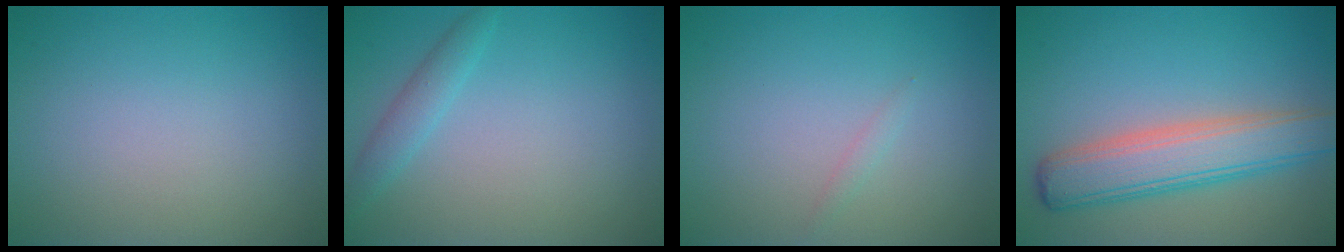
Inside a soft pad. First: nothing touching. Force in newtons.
{"total": 1.8, "press": 1.8, "slide": 0.2}
{"total": 0.6, "press": 0.6, "slide": 0.0}
{"total": 6.0, "press": 6.0, "slide": 0.5}